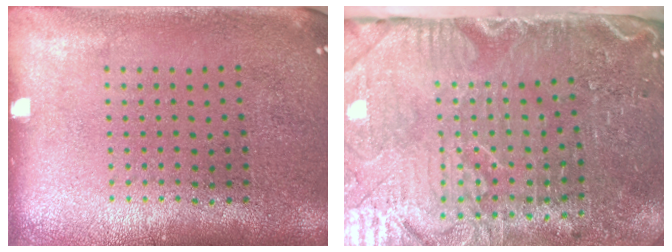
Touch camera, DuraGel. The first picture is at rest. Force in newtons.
{"total": 5.3, "press": 4.4, "slide": 2.9}